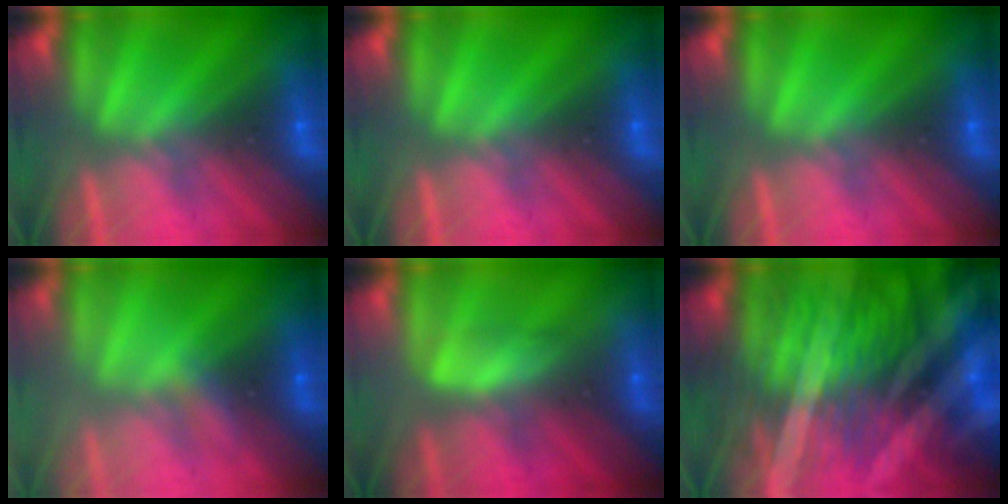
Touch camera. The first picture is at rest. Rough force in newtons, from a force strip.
{"total": 0.0}
{"total": 0.0}
{"total": 2.1}
{"total": 2.6}
{"total": 6.9}